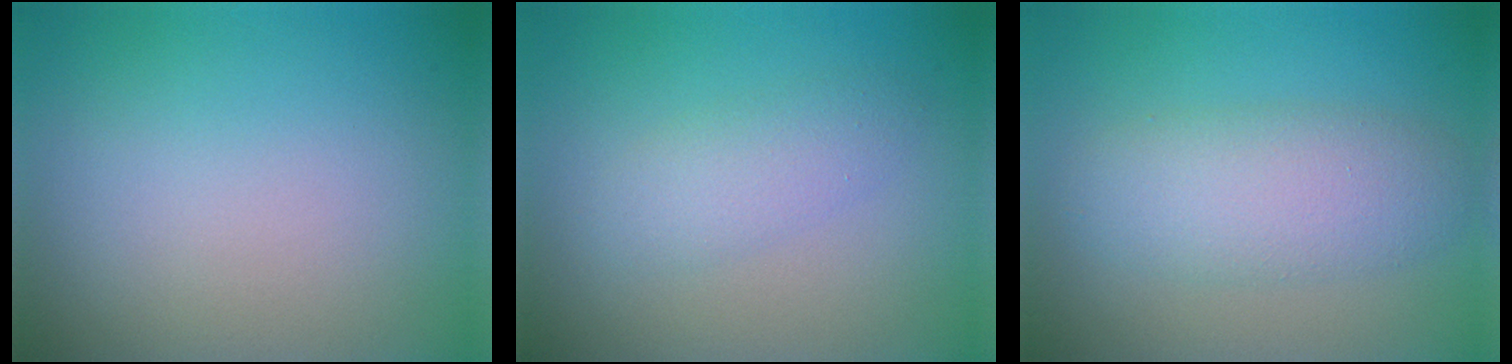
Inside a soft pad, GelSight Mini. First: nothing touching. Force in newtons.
{"total": 2.3, "press": 2.3, "slide": 0.1}
{"total": 4.5, "press": 4.5, "slide": 0.2}